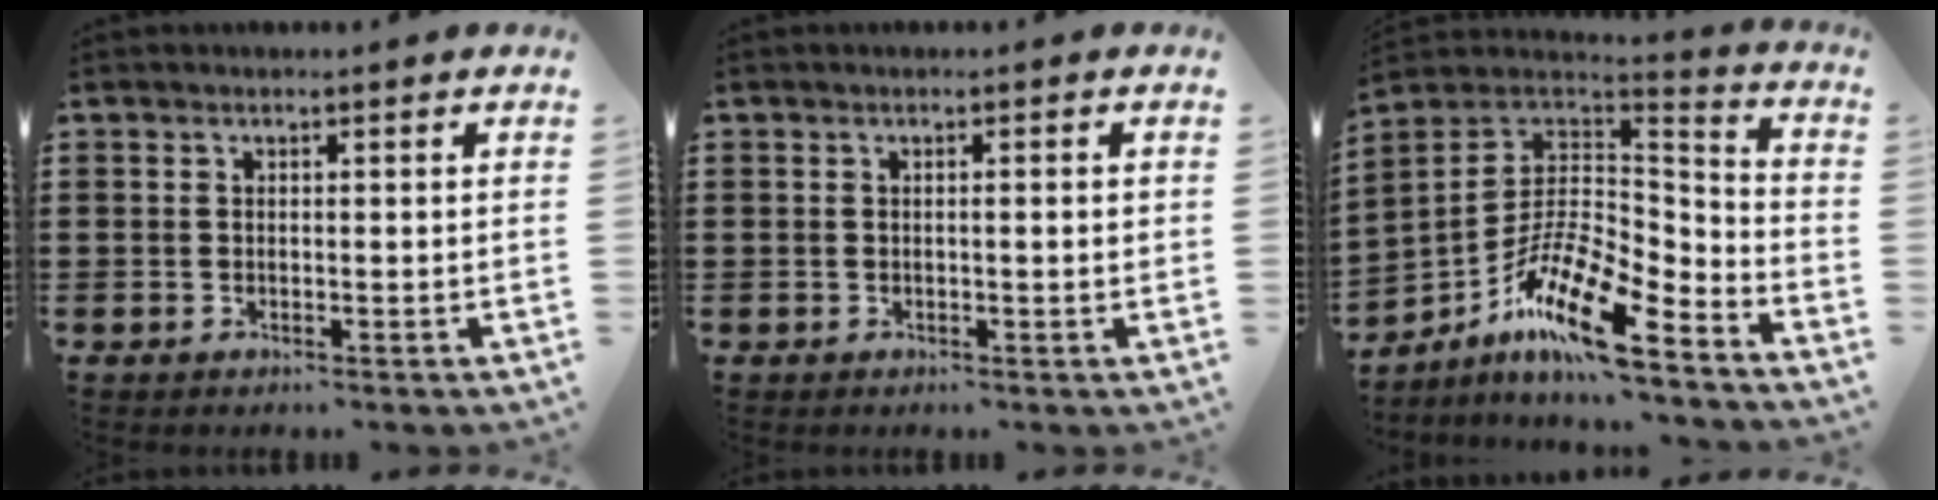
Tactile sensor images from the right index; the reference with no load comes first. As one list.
[{"total": 1.1, "force": [-0.1, 0.0, 1.1], "torque": [-0.018, -0.002, -0.002]}, {"total": 14.9, "force": [-9.3, 4.0, 10.9], "torque": [-0.215, 0.010, -0.175]}]